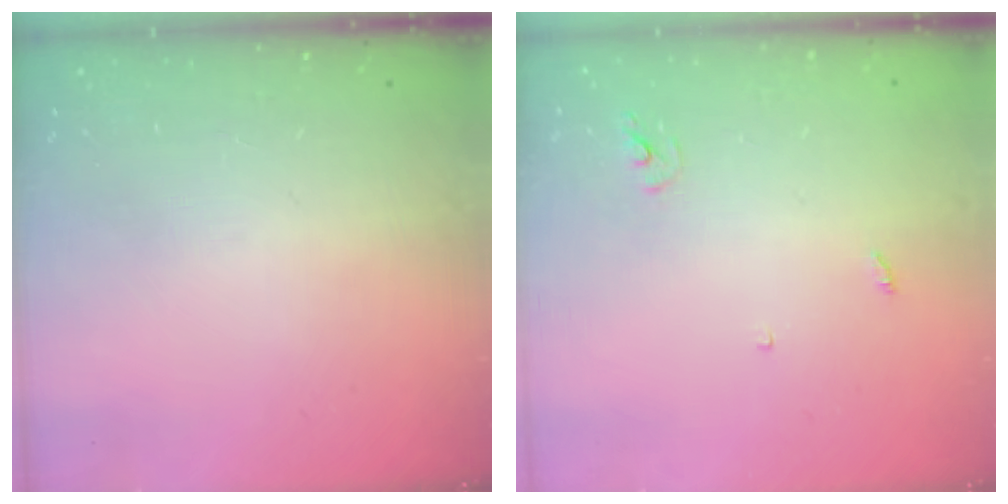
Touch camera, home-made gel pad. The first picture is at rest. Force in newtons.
{"total": 2.4, "press": 2.4, "slide": 0.2}